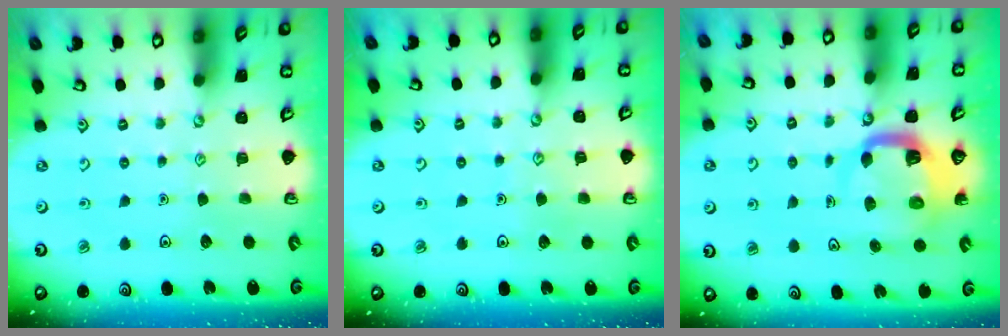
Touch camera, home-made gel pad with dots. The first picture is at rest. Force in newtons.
{"total": 4.5, "press": 4.5, "slide": 0.3}
{"total": 6.4, "press": 6.4, "slide": 0.9}